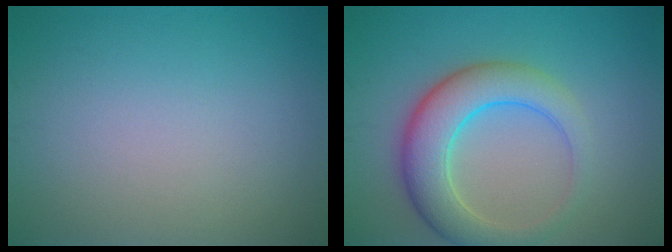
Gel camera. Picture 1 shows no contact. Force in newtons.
{"total": 6.4, "press": 6.4, "slide": 0.3}